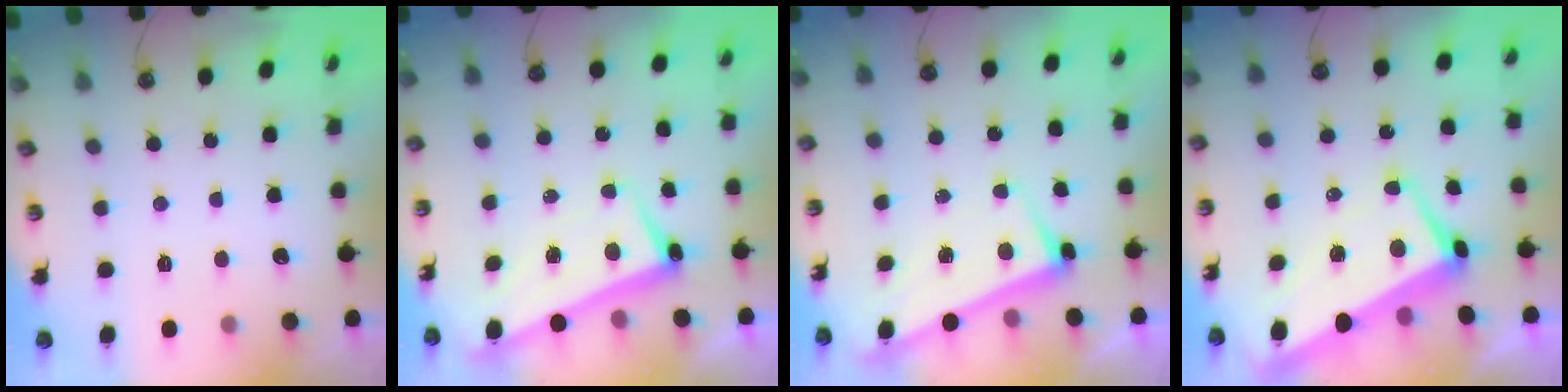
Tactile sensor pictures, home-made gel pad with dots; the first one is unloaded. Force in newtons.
{"total": 2.5, "press": 2.4, "slide": 0.7}
{"total": 2.9, "press": 2.8, "slide": 0.6}
{"total": 1.7, "press": 1.1, "slide": 1.4}